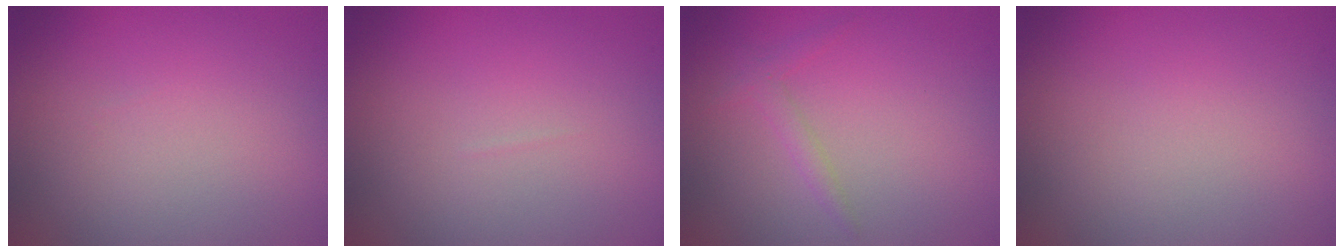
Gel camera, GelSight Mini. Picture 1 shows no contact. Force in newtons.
{"total": 0.0}
{"total": 1.2, "press": 1.2, "slide": 0.1}
{"total": 0.0}